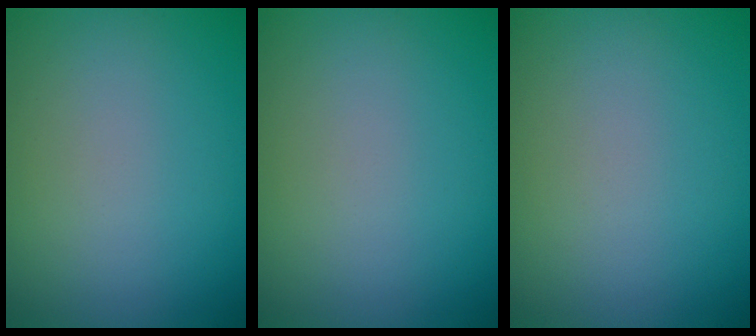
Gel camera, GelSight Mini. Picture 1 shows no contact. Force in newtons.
{"total": 0.0}
{"total": 0.0}